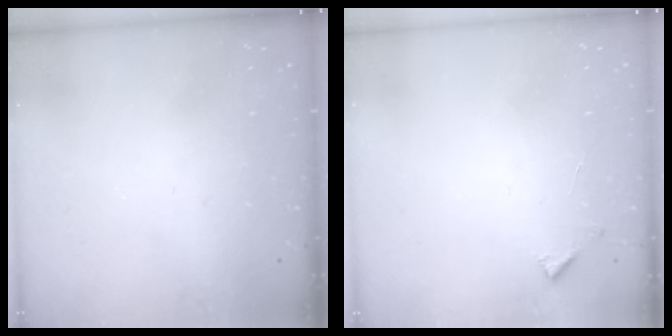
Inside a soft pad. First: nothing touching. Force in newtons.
{"total": 4.3, "press": 4.2, "slide": 0.3}